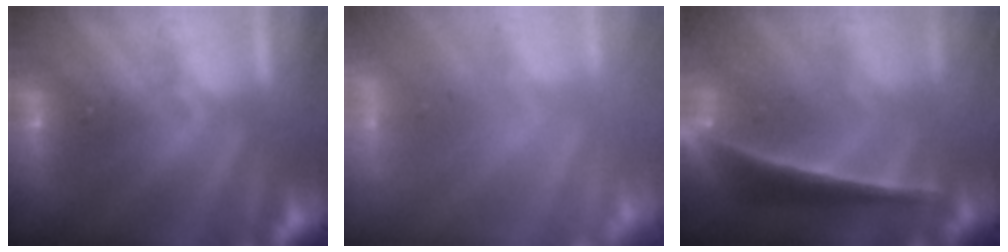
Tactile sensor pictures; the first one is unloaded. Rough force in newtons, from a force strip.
{"total": 8.3}
{"total": 7.5}